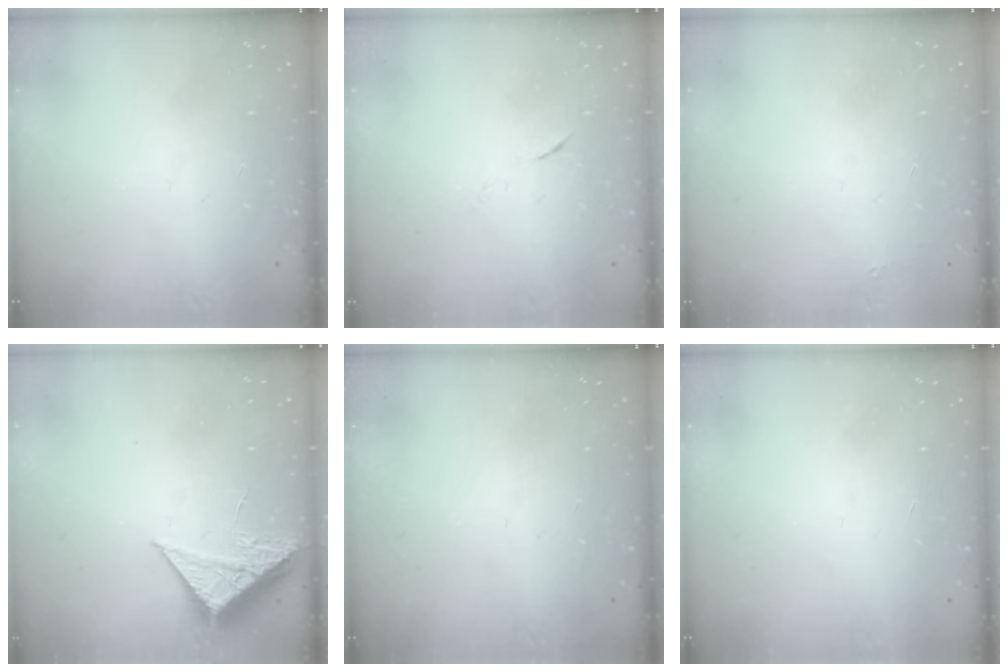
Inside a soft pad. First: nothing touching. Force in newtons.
{"total": 4.4, "press": 4.2, "slide": 1.3}
{"total": 1.8, "press": 1.7, "slide": 0.1}
{"total": 7.0, "press": 7.0, "slide": 0.3}
{"total": 0.0}
{"total": 1.7, "press": 1.7, "slide": 0.1}